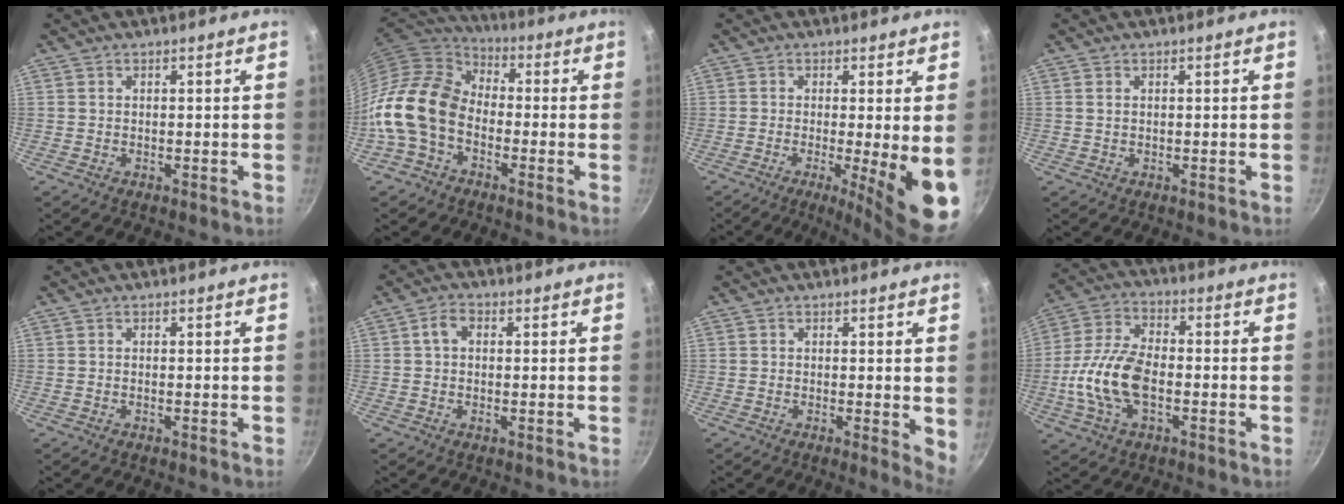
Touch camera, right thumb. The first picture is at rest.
{"total": 15.0, "force": [-3.7, 10.6, 9.9], "torque": [-0.162, 0.044, -0.092]}
{"total": 10.9, "force": [-1.8, 1.7, 10.6], "torque": [-0.138, -0.017, -0.024]}
{"total": 0.9, "force": [0.3, 0.6, 0.6], "torque": [-0.010, 0.002, 0.004]}
{"total": 0.0}
{"total": 3.5, "force": [0.6, 2.4, 2.5], "torque": [-0.045, 0.008, 0.001]}
{"total": 3.4, "force": [0.4, 1.3, 3.2], "torque": [-0.035, -0.008, 0.002]}
{"total": 13.7, "force": [-2.8, 7.4, 11.2], "torque": [-0.217, 0.030, -0.067]}